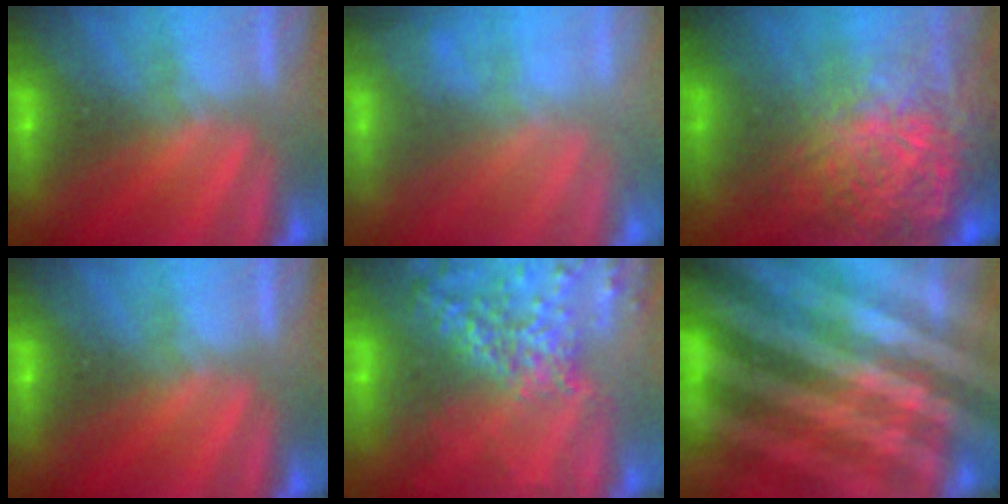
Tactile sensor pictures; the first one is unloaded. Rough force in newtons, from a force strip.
{"total": 1.1}
{"total": 10.0}
{"total": 0.0}
{"total": 6.5}
{"total": 5.6}